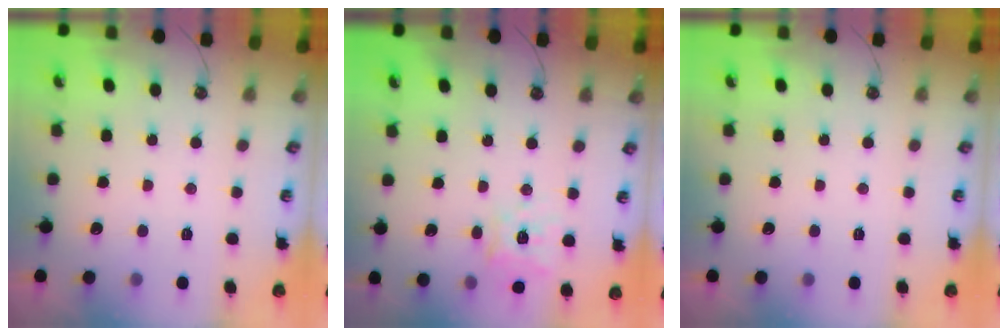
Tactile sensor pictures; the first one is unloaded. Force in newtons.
{"total": 12.7, "press": 12.6, "slide": 1.5}
{"total": 0.0}